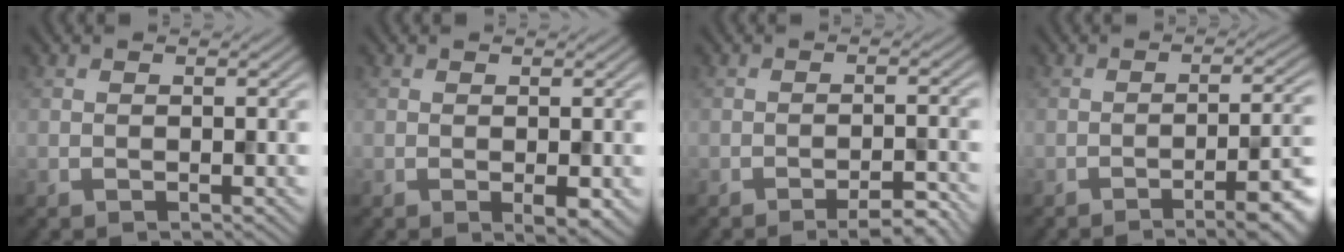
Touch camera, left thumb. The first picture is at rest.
{"total": 1.4, "force": [-0.1, 0.7, 1.2], "torque": [-0.017, -0.007, -0.001]}
{"total": 3.6, "force": [-2.7, 0.5, 2.4], "torque": [-0.033, 0.008, -0.044]}
{"total": 7.7, "force": [-4.2, 1.5, 6.3], "torque": [-0.085, 0.002, -0.064]}